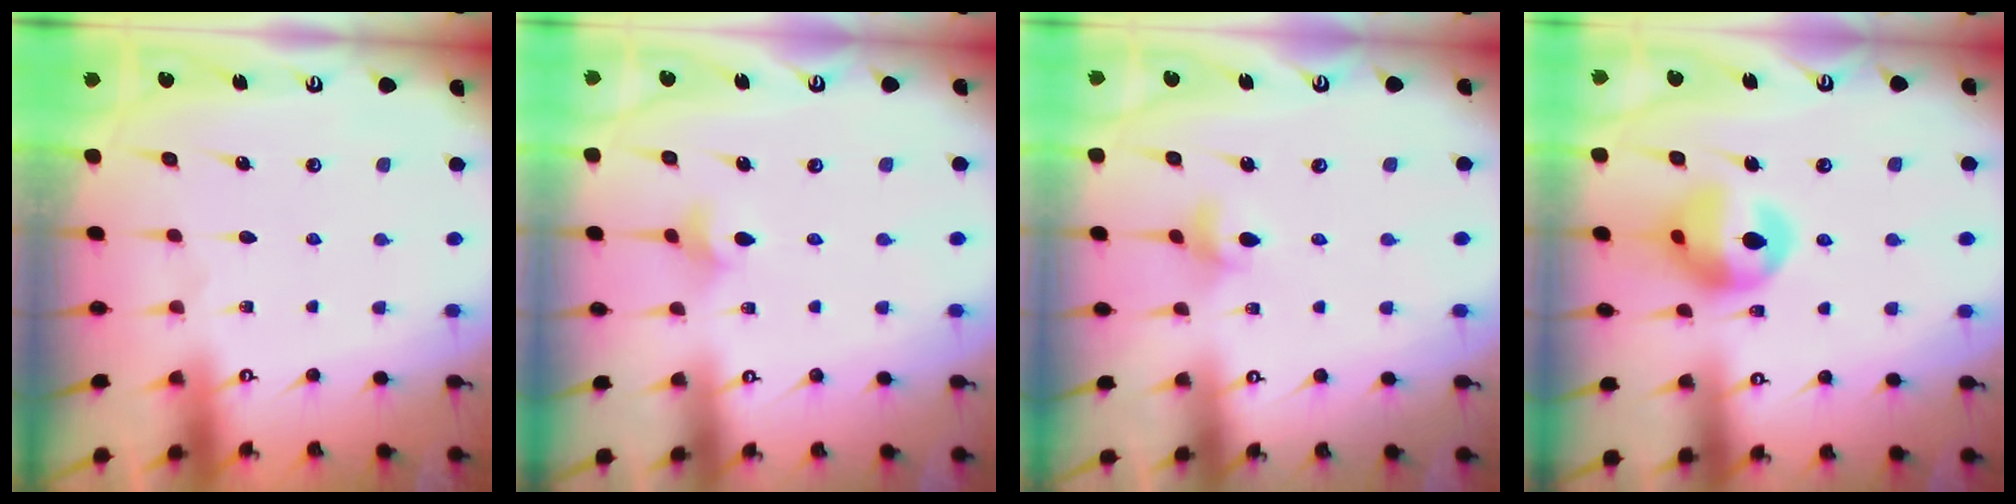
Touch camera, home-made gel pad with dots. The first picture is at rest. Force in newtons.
{"total": 3.3, "press": 3.2, "slide": 0.8}
{"total": 4.2, "press": 4.1, "slide": 0.6}
{"total": 14.6, "press": 13.8, "slide": 4.8}